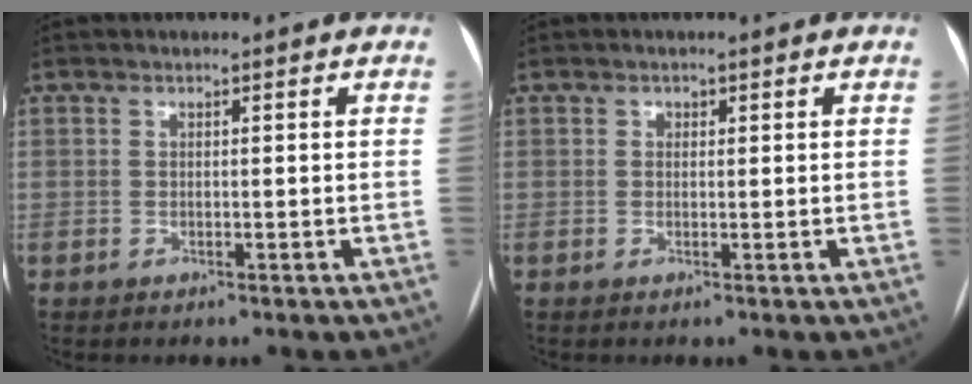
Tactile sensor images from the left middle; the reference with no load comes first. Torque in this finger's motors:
{"motor_torque": [0.00, 0.02, -0.01, -0.01]}